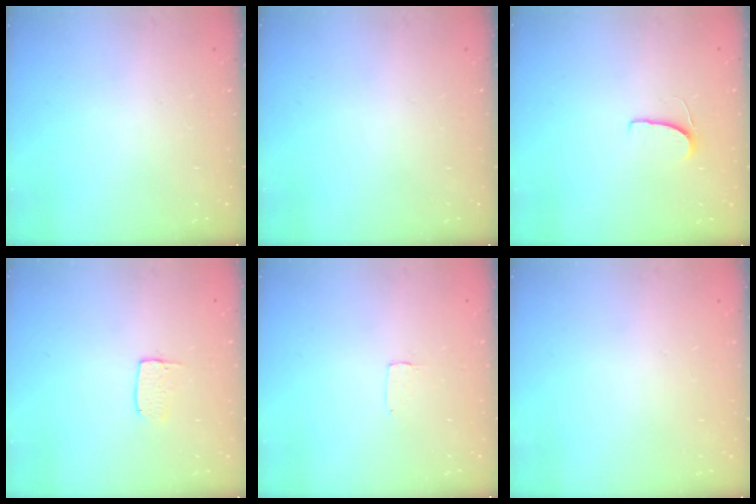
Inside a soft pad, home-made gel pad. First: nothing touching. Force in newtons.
{"total": 0.0}
{"total": 6.4, "press": 6.4, "slide": 0.5}
{"total": 3.8, "press": 3.8, "slide": 0.2}
{"total": 1.7, "press": 1.7, "slide": 0.1}
{"total": 0.0}